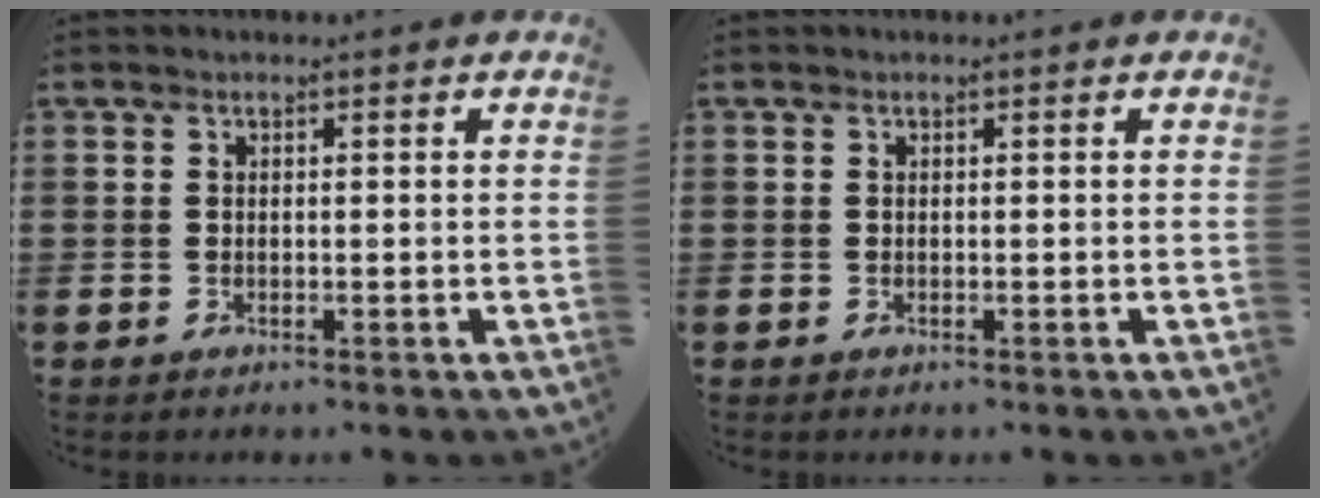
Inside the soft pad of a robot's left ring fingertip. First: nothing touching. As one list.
[{"total": 0.0}]